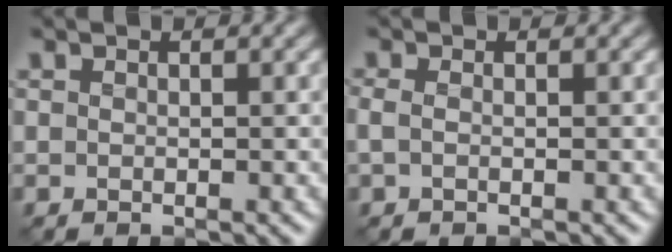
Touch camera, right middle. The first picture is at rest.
{"total": 1.2, "force": [-0.2, 0.7, 0.9], "torque": [-0.026, -0.001, -0.009]}